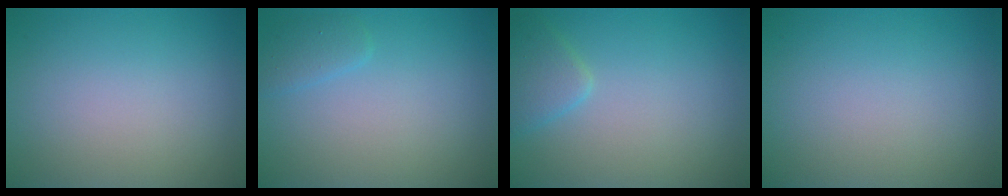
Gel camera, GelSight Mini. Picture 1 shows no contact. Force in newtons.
{"total": 1.3, "press": 1.3, "slide": 0.2}
{"total": 2.1, "press": 2.1, "slide": 0.1}
{"total": 0.0}